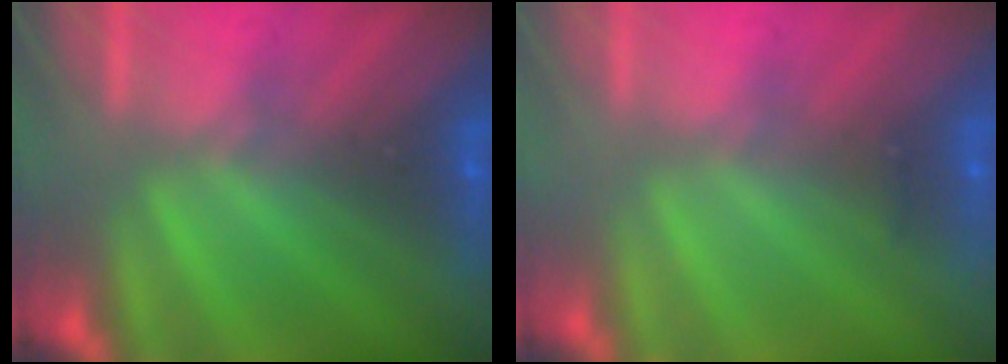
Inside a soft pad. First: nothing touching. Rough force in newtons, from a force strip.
{"total": 2.4}